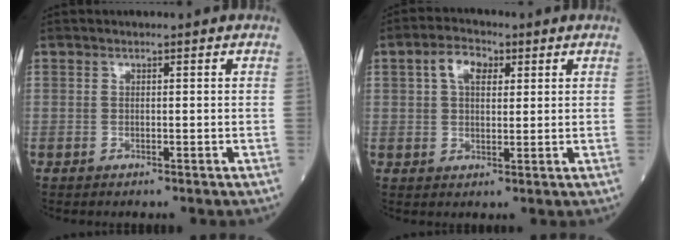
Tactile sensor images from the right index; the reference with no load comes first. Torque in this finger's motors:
{"motor_torque": [0.18, 0.15, 0.26, 0.04]}